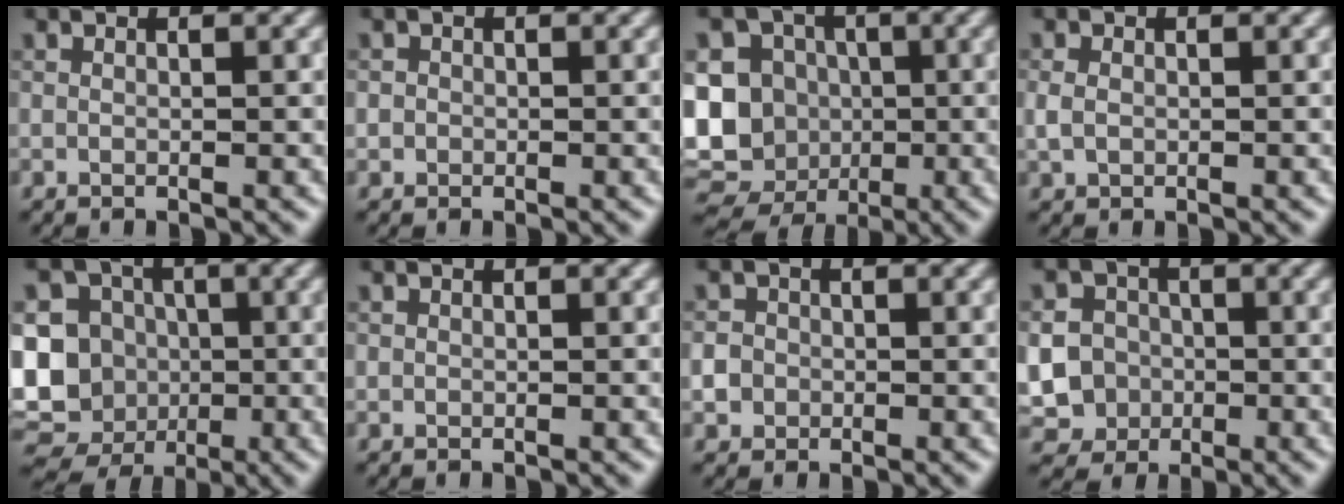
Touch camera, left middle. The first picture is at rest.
{"total": 0.7, "force": [-0.1, 0.7, 0.0], "torque": [0.006, -0.005, -0.002]}
{"total": 12.5, "force": [-1.5, 11.3, 5.1], "torque": [-0.092, 0.006, -0.044]}
{"total": 1.4, "force": [0.0, 1.1, 0.8], "torque": [-0.020, 0.000, 0.000]}
{"total": 13.7, "force": [-1.8, 12.6, 4.9], "torque": [-0.102, 0.004, -0.045]}
{"total": 0.0}
{"total": 2.7, "force": [-0.6, 2.5, 0.8], "torque": [-0.005, 0.011, -0.022]}
{"total": 10.4, "force": [-2.3, 9.7, 3.1], "torque": [-0.087, -0.009, -0.069]}